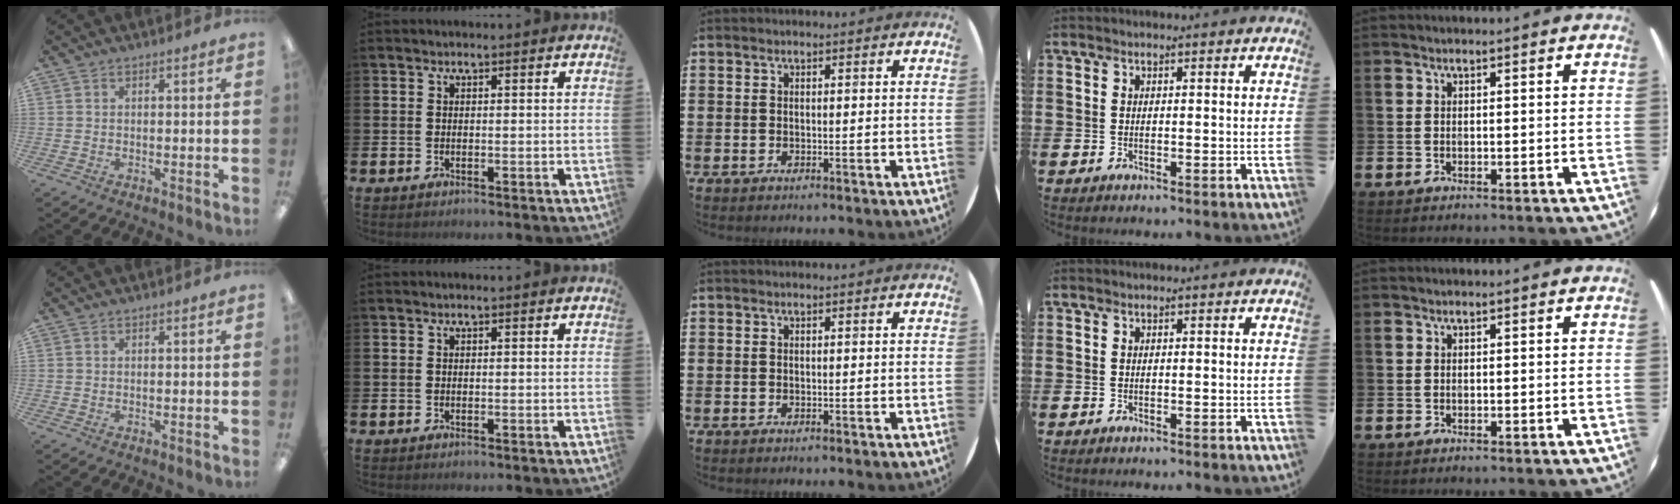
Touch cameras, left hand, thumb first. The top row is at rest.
{}